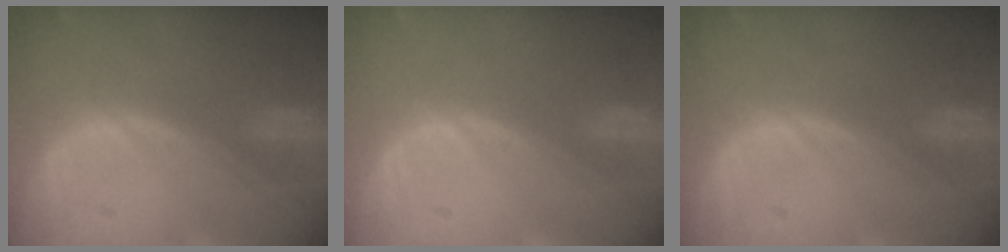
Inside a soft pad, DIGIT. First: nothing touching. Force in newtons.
{"total": 0.0}
{"total": 0.0}